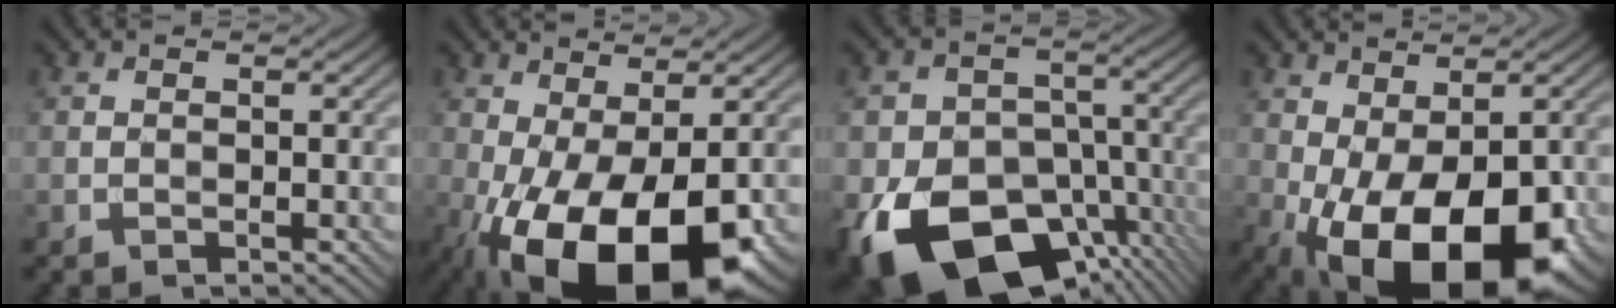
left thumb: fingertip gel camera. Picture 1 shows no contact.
{"total": 16.9, "force": [-6.5, 7.8, 13.5], "torque": [-0.259, -0.031, -0.084]}
{"total": 18.4, "force": [-9.4, 12.6, 9.5], "torque": [-0.189, -0.047, -0.138]}
{"total": 15.2, "force": [-4.7, 7.8, 12.1], "torque": [-0.203, -0.030, -0.054]}